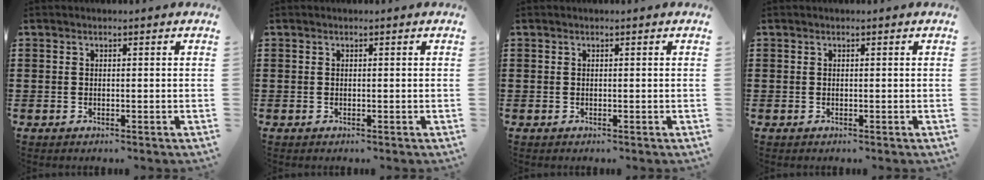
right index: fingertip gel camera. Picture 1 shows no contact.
{"total": 0.0}
{"total": 0.0}
{"total": 0.0}